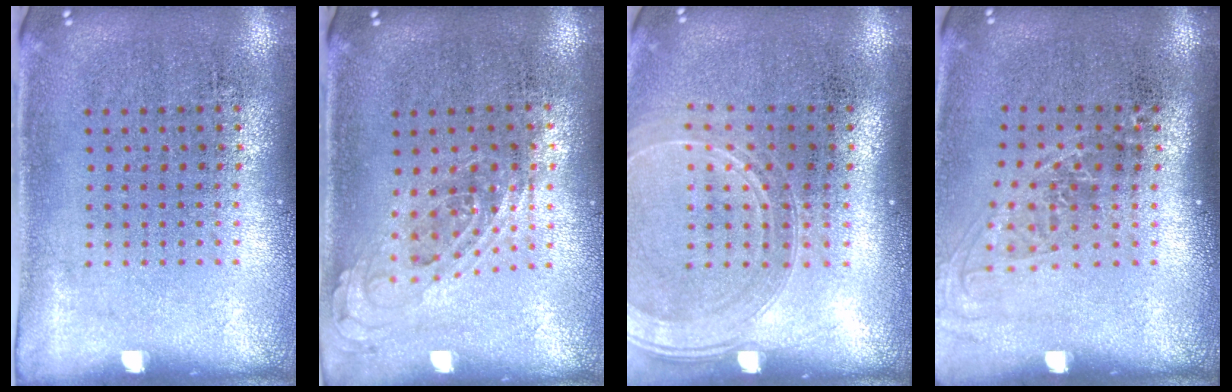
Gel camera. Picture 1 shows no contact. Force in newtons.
{"total": 0.8, "press": 0.7, "slide": 0.3}
{"total": 1.7, "press": 1.6, "slide": 0.7}
{"total": 1.4, "press": 1.1, "slide": 0.9}